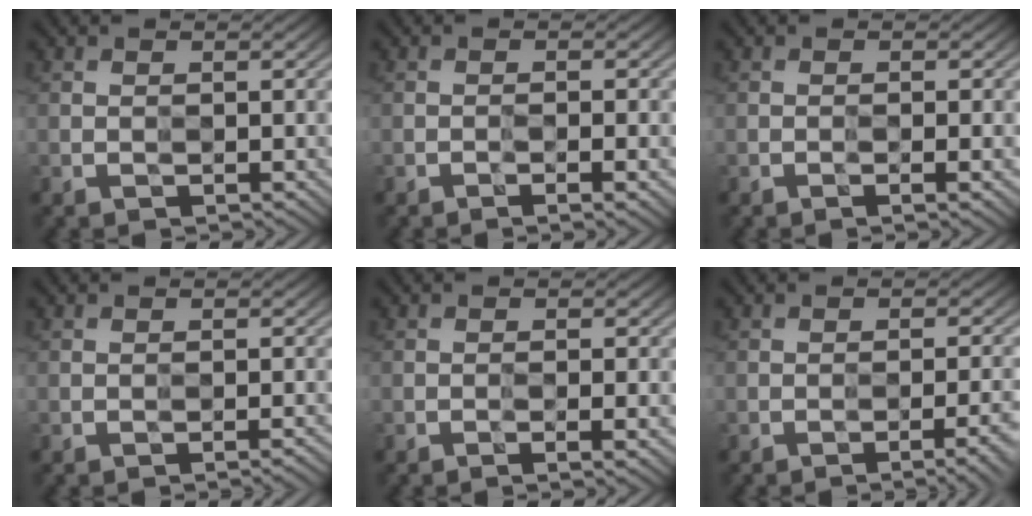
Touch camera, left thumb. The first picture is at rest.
{"total": 2.6, "force": [-1.1, 0.3, 2.3], "torque": [-0.040, 0.001, -0.020]}
{"total": 1.9, "force": [-0.6, 0.2, 1.8], "torque": [-0.031, -0.001, -0.011]}
{"total": 0.9, "force": [-0.6, 0.1, 0.7], "torque": [-0.006, 0.003, -0.014]}
{"total": 2.2, "force": [-0.7, 0.2, 2.1], "torque": [-0.035, 0.001, -0.014]}
{"total": 4.3, "force": [-2.2, 0.8, 3.7], "torque": [-0.048, 0.007, -0.032]}